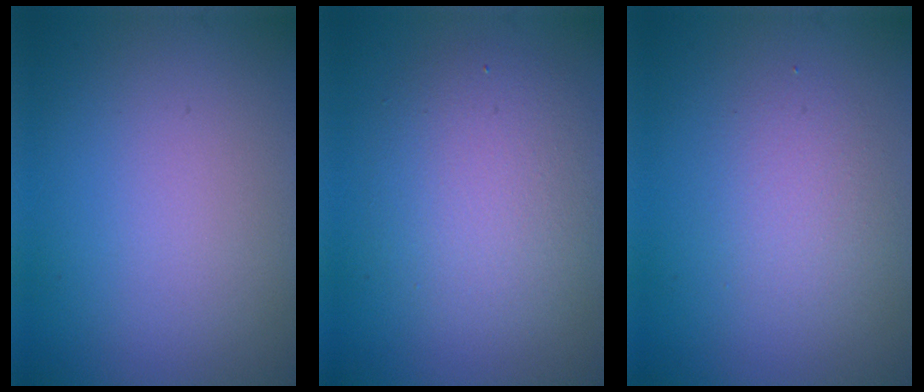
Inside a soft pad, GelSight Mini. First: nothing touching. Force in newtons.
{"total": 4.9, "press": 4.8, "slide": 0.8}
{"total": 2.1, "press": 2.1, "slide": 0.2}